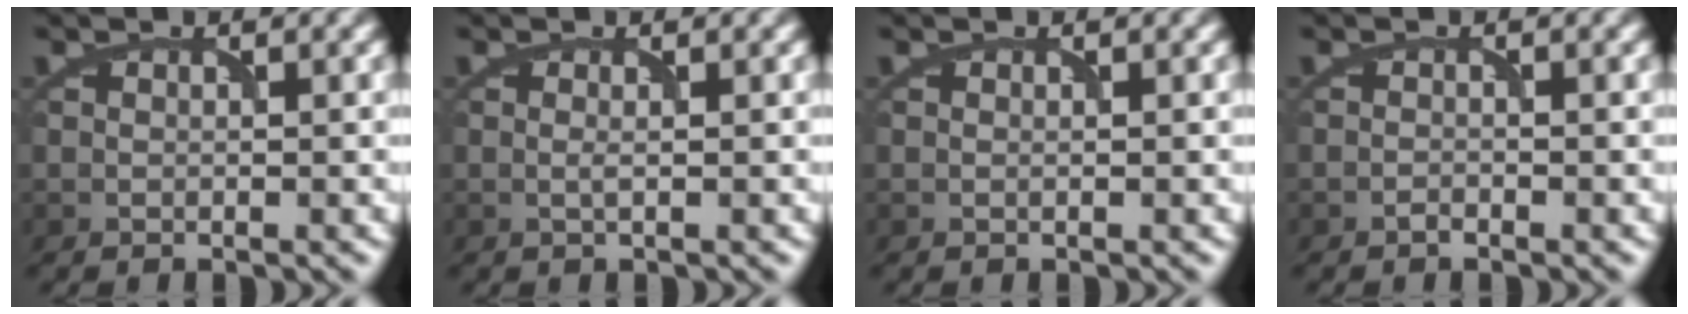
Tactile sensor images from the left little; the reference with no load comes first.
{"total": 0.6, "force": [0.0, 0.0, 0.6], "torque": [-0.017, -0.001, -0.001]}
{"total": 0.0}
{"total": 0.5, "force": [-0.5, 0.1, 0.2], "torque": [-0.003, 0.002, -0.011]}